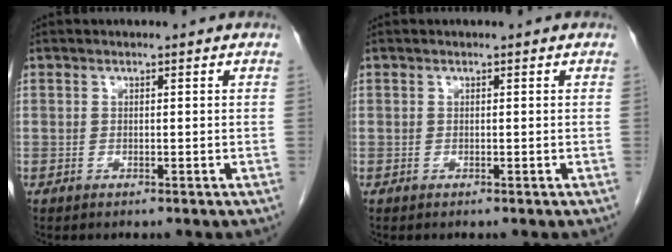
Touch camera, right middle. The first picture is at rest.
{"total": 0.0}